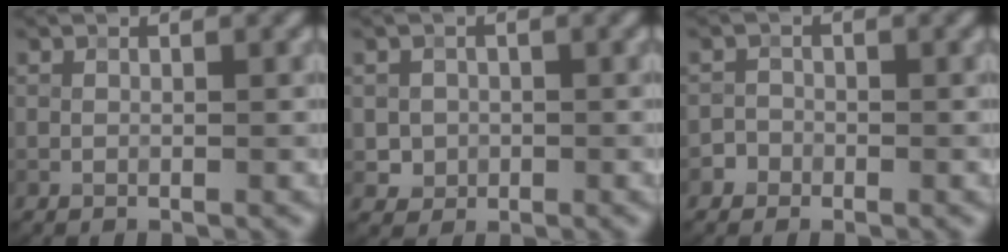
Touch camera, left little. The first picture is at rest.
{"total": 1.8, "force": [0.2, 1.7, 0.4], "torque": [-0.005, -0.004, 0.015]}
{"total": 1.2, "force": [-0.6, 1.0, 0.0], "torque": [0.015, 0.004, -0.011]}